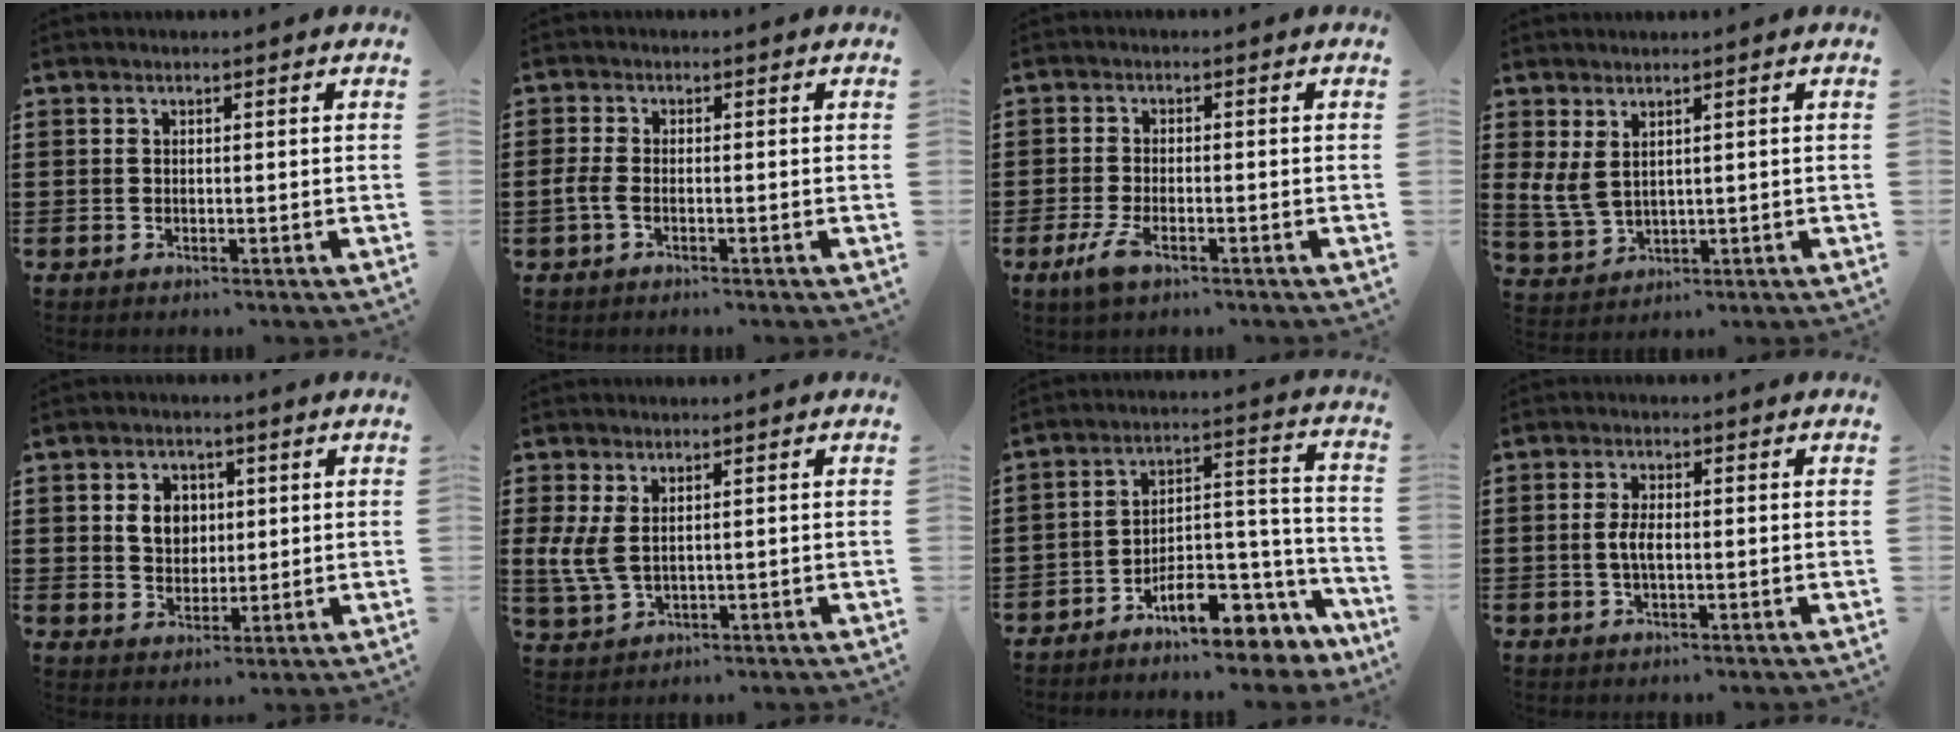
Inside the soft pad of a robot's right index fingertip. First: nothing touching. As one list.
[{"total": 2.0, "force": [-1.1, 0.6, 1.6], "torque": [-0.045, -0.006, -0.024]}, {"total": 3.8, "force": [-1.9, 1.1, 3.0], "torque": [-0.076, -0.010, -0.041]}, {"total": 3.6, "force": [1.6, 2.0, 2.6], "torque": [-0.079, -0.005, 0.026]}, {"total": 4.8, "force": [1.1, 4.0, 2.4], "torque": [-0.054, 0.011, 0.015]}, {"total": 4.3, "force": [0.8, 2.3, 3.6], "torque": [-0.096, -0.003, 0.010]}, {"total": 9.1, "force": [-7.0, 3.4, 4.7], "torque": [-0.066, 0.019, -0.126]}, {"total": 3.0, "force": [-0.3, 1.1, 2.8], "torque": [-0.067, -0.004, -0.011]}]